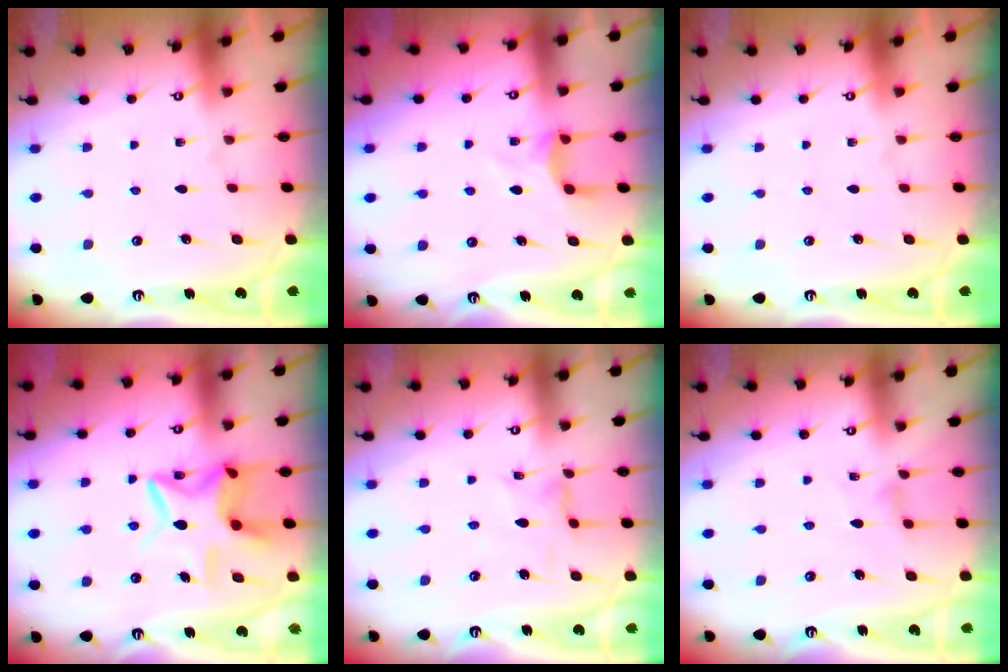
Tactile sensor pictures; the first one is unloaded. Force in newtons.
{"total": 4.3, "press": 4.3, "slide": 0.6}
{"total": 0.0}
{"total": 12.3, "press": 12.3, "slide": 1.1}
{"total": 1.7, "press": 1.7, "slide": 0.0}
{"total": 1.3, "press": 1.3, "slide": 0.2}